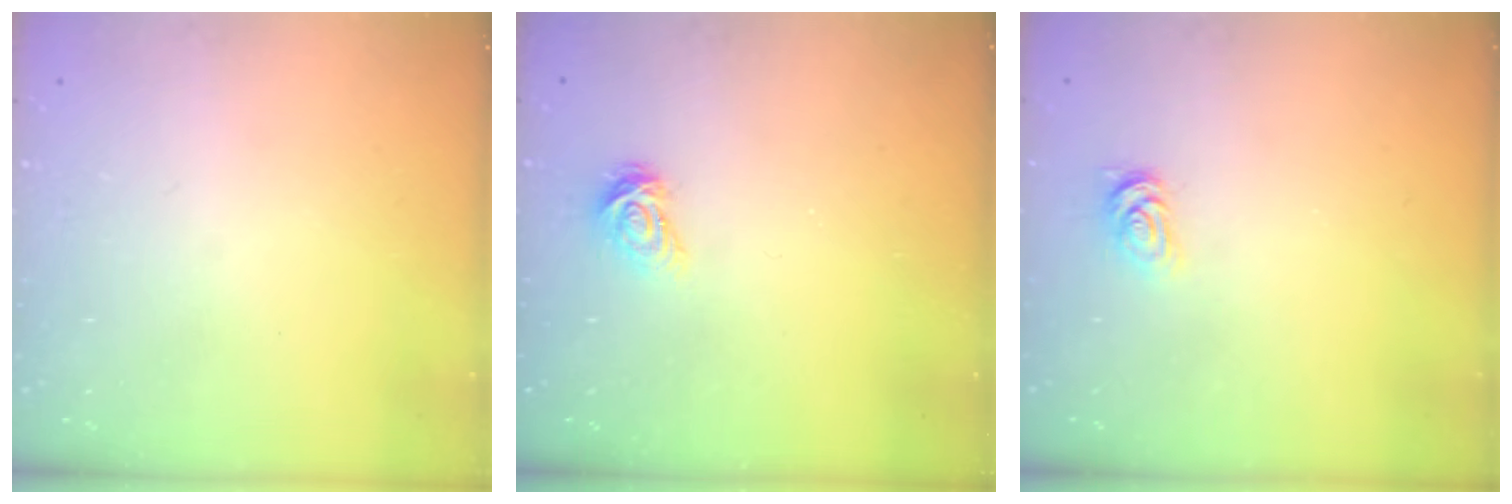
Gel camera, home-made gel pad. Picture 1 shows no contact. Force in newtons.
{"total": 3.8, "press": 3.8, "slide": 0.4}
{"total": 2.5, "press": 2.5, "slide": 0.3}